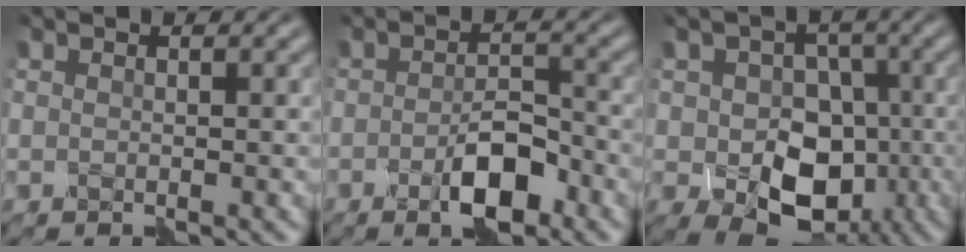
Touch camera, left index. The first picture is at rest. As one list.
[{"total": 4.1, "force": [-2.3, 1.7, 3.0], "torque": [-0.048, 0.001, -0.043]}, {"total": 7.3, "force": [-2.2, 5.4, 4.3], "torque": [-0.059, -0.005, -0.044]}]